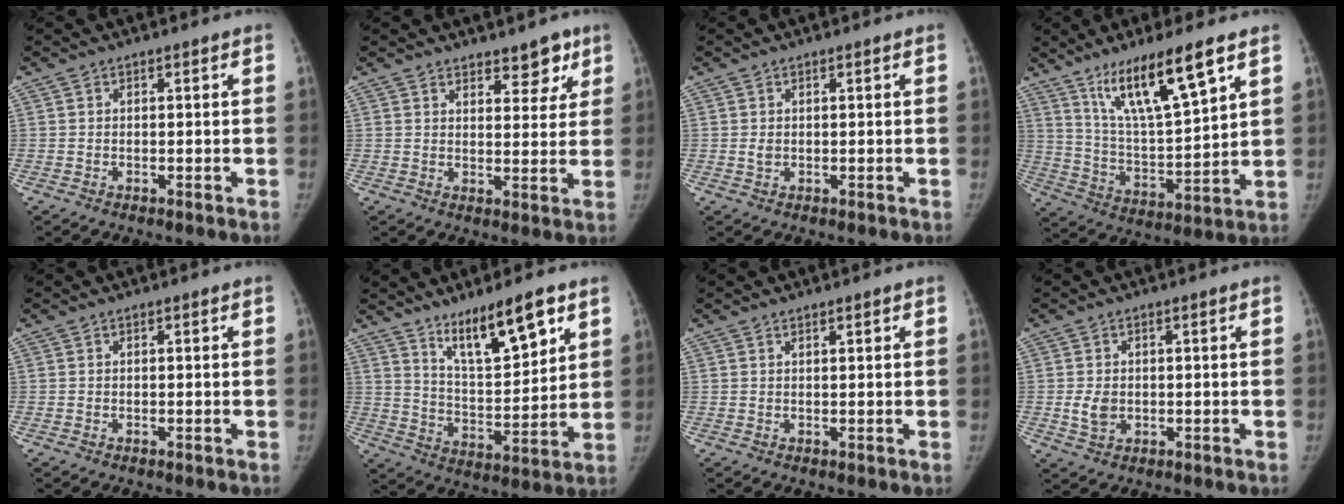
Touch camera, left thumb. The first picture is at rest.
{"total": 5.4, "force": [3.9, 2.7, 2.6], "torque": [0.000, -0.024, 0.054]}
{"total": 1.0, "force": [0.0, 0.7, 0.6], "torque": [-0.006, 0.001, 0.004]}
{"total": 16.0, "force": [9.8, 3.0, 12.4], "torque": [-0.211, -0.051, 0.191]}
{"total": 0.0}
{"total": 13.5, "force": [8.6, 3.6, 9.7], "torque": [-0.142, -0.057, 0.157]}
{"total": 0.7, "force": [0.5, 0.0, 0.5], "torque": [-0.007, -0.003, 0.010]}
{"total": 3.6, "force": [-0.3, 2.8, 2.2], "torque": [-0.034, 0.000, 0.000]}